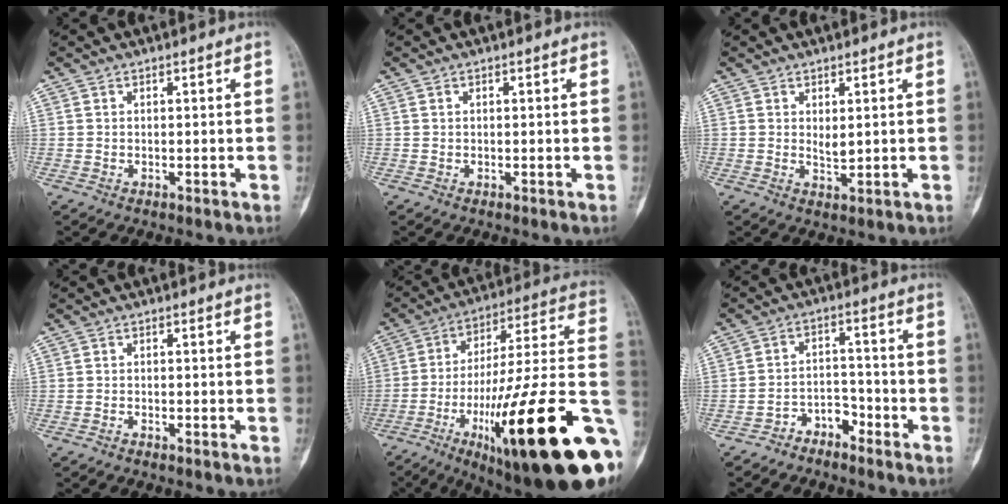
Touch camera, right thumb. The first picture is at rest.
{"total": 0.0}
{"total": 1.9, "force": [0.6, 0.7, 1.7], "torque": [-0.029, -0.009, 0.014]}
{"total": 0.9, "force": [-0.8, 0.0, 0.4], "torque": [-0.014, 0.004, -0.011]}
{"total": 34.8, "force": [-10.8, 7.5, 32.2], "torque": [-0.422, 0.036, -0.166]}
{"total": 4.6, "force": [-3.8, 2.4, 0.8], "torque": [0.006, 0.049, -0.067]}